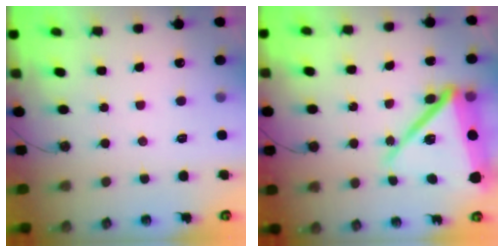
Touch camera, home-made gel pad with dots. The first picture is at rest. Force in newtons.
{"total": 20.9, "press": 20.5, "slide": 4.0}